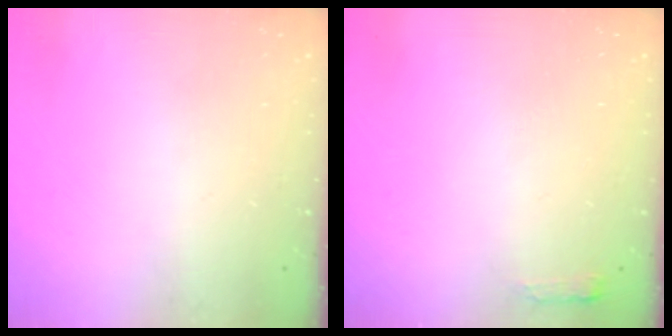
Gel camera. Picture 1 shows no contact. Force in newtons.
{"total": 2.7, "press": 2.6, "slide": 0.5}